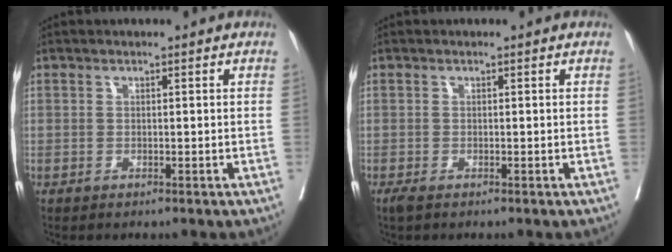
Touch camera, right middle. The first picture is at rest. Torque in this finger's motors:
{"motor_torque": [1.07, -1.07, 0.41, 0.12]}